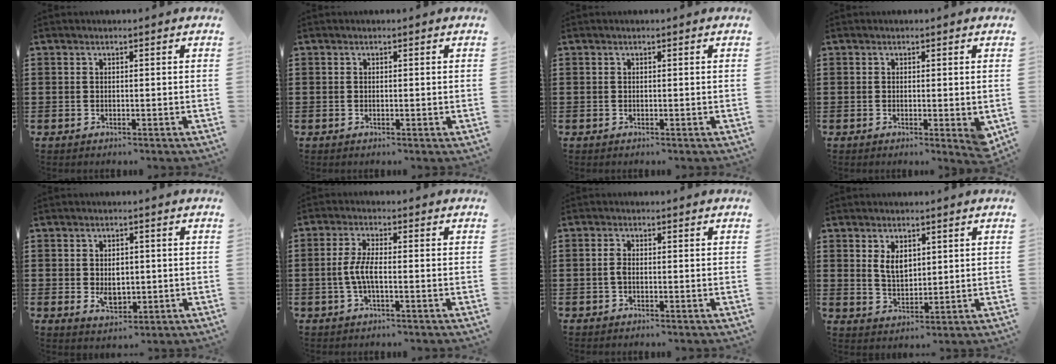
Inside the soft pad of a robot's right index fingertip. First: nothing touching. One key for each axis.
{"total": 0.0}
{"total": 0.0}
{"total": 1.9, "fx": 0.0, "fy": 0.4, "fz": 1.8, "tx": -0.024, "ty": -0.005, "tz": -0.001}
{"total": 3.6, "fx": 0.0, "fy": 2.3, "fz": 2.7, "tx": -0.047, "ty": 0.005, "tz": -0.002}
{"total": 4.2, "fx": -1.0, "fy": 1.0, "fz": 4.0, "tx": -0.100, "ty": -0.007, "tz": -0.028}
{"total": 1.7, "fx": -0.3, "fy": 0.7, "fz": 1.5, "tx": -0.037, "ty": -0.003, "tz": -0.009}
{"total": 4.0, "fx": 1.7, "fy": 2.4, "fz": 2.7, "tx": -0.051, "ty": 0.005, "tz": 0.029}